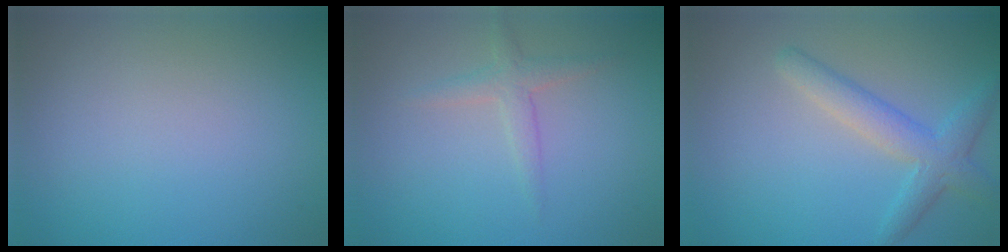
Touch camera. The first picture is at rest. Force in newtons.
{"total": 1.7, "press": 1.7, "slide": 0.1}
{"total": 3.5, "press": 3.5, "slide": 0.1}